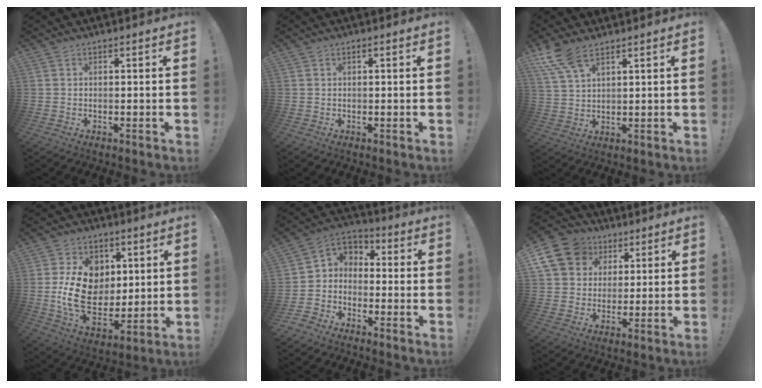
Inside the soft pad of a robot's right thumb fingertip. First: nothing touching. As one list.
[{"total": 0.7, "force": [0.1, -0.1, 0.7], "torque": [-0.014, 0.000, 0.002]}, {"total": 7.8, "force": [5.8, 2.6, 4.6], "torque": [-0.096, -0.024, 0.111]}, {"total": 18.7, "force": [2.5, 14.4, 11.6], "torque": [-0.203, -0.023, 0.052]}, {"total": 5.6, "force": [-3.6, 4.2, 0.5], "torque": [-0.012, 0.010, -0.067]}, {"total": 14.6, "force": [5.6, 12.1, 6.0], "torque": [-0.095, -0.026, 0.115]}]